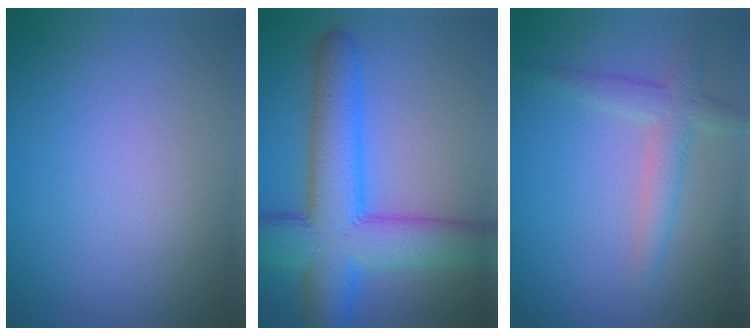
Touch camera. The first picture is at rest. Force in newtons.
{"total": 9.8, "press": 9.8, "slide": 0.3}
{"total": 2.7, "press": 2.7, "slide": 0.1}